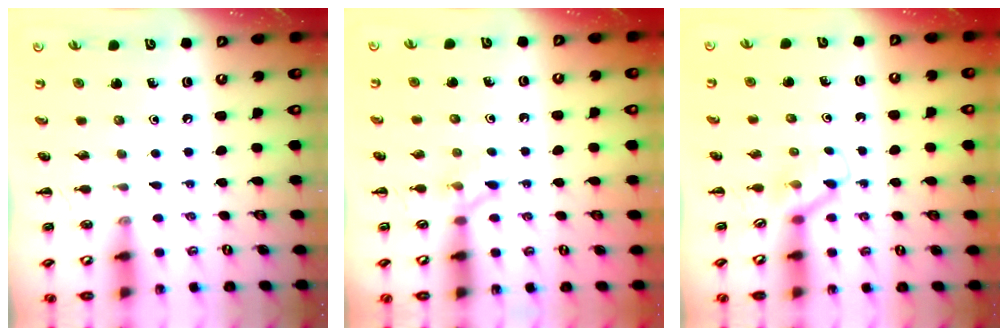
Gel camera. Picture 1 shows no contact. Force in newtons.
{"total": 4.9, "press": 4.6, "slide": 1.8}
{"total": 2.6, "press": 2.4, "slide": 0.9}